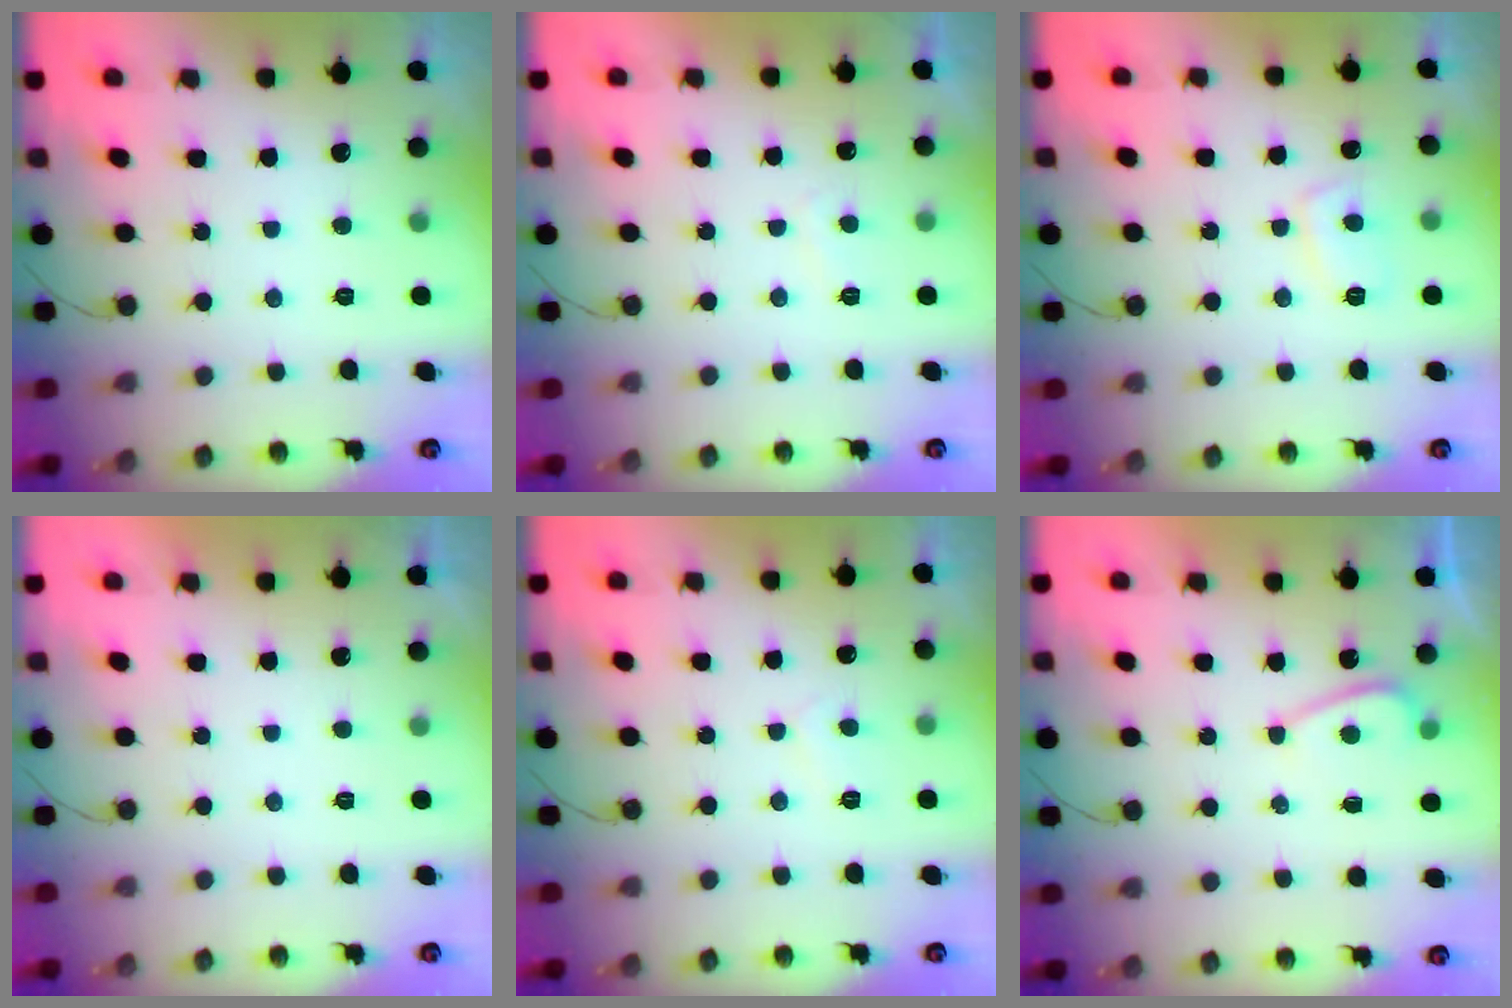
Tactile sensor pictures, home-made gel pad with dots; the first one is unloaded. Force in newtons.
{"total": 1.1, "press": 1.0, "slide": 0.6}
{"total": 5.0, "press": 4.9, "slide": 1.0}
{"total": 2.2, "press": 2.1, "slide": 0.4}
{"total": 4.2, "press": 4.1, "slide": 0.5}
{"total": 3.5, "press": 3.5, "slide": 0.4}